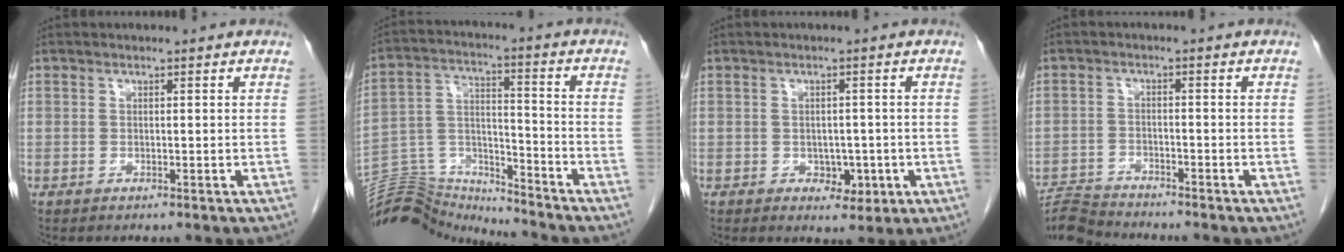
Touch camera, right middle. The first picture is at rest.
{"total": 13.3, "force": [-13.2, 1.3, 0.0], "torque": [-0.006, 0.054, -0.237]}
{"total": 3.5, "force": [-1.0, 2.2, 2.5], "torque": [-0.027, 0.003, -0.004]}
{"total": 5.5, "force": [-5.5, -0.5, -0.1], "torque": [0.004, -0.006, -0.102]}